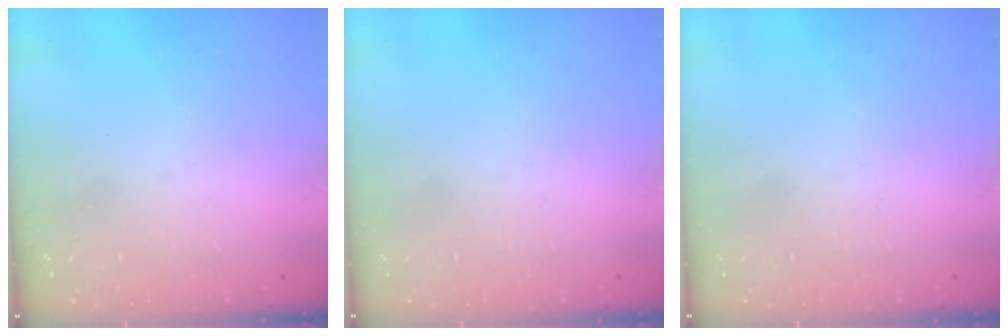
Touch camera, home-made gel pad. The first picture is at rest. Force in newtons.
{"total": 1.8, "press": 1.8, "slide": 0.1}
{"total": 1.8, "press": 1.8, "slide": 0.1}